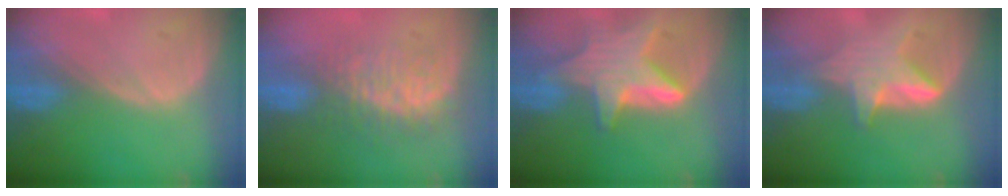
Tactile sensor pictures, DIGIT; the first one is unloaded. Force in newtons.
{"total": 7.6, "press": 7.3, "slide": 2.1}
{"total": 8.4, "press": 8.3, "slide": 0.6}
{"total": 6.1, "press": 5.7, "slide": 2.1}